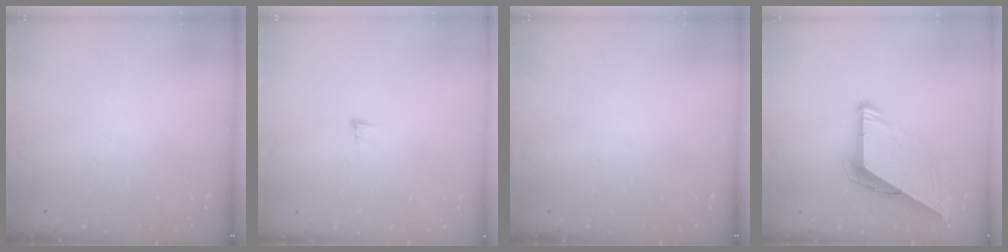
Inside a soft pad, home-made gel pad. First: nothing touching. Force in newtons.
{"total": 5.2, "press": 5.0, "slide": 1.3}
{"total": 0.0}
{"total": 10.0, "press": 9.9, "slide": 1.0}